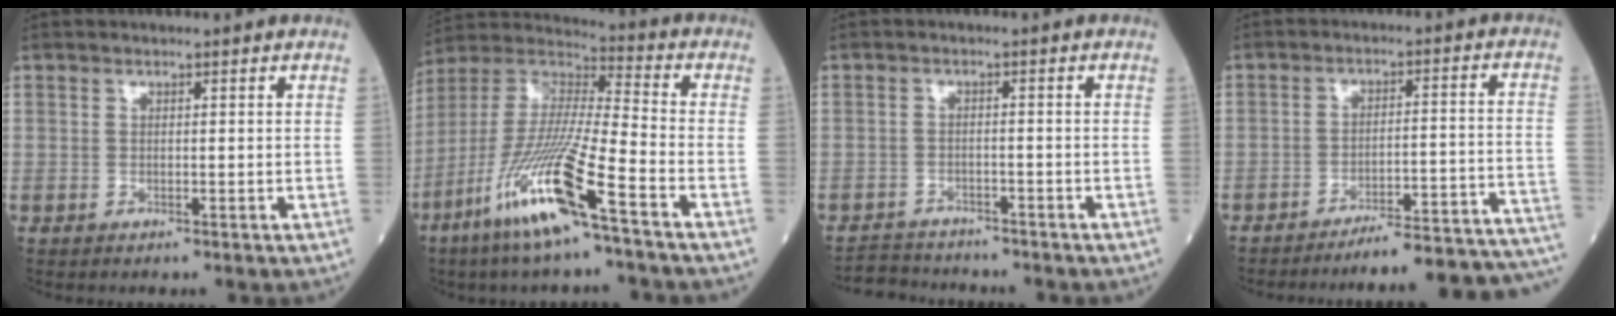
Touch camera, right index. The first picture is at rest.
{"total": 14.5, "force": [-7.2, 0.3, 12.6], "torque": [-0.265, -0.023, -0.138]}
{"total": 5.2, "force": [-5.1, 1.3, 0.1], "torque": [-0.003, -0.008, -0.083]}
{"total": 18.7, "force": [-17.7, -0.7, 5.9], "torque": [-0.018, 0.013, -0.227]}